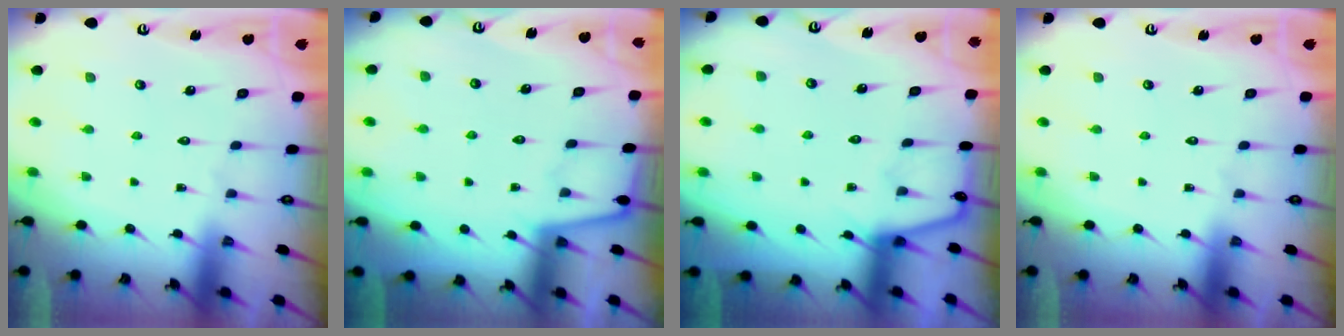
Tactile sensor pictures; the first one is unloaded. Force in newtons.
{"total": 2.4, "press": 2.4, "slide": 0.4}
{"total": 4.1, "press": 4.1, "slide": 0.4}
{"total": 0.0}